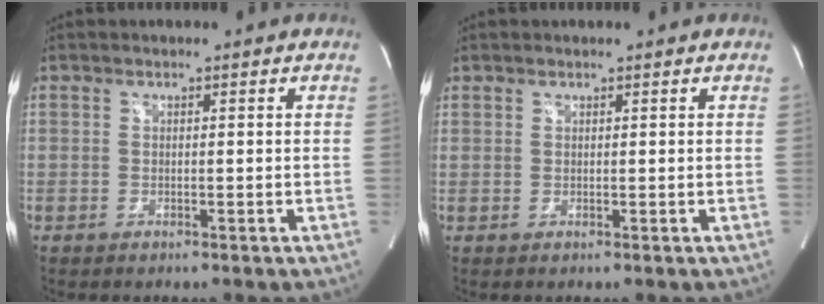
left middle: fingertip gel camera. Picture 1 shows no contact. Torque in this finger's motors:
{"motor_torque": [1.09, -1.05, 0.04, -0.21]}